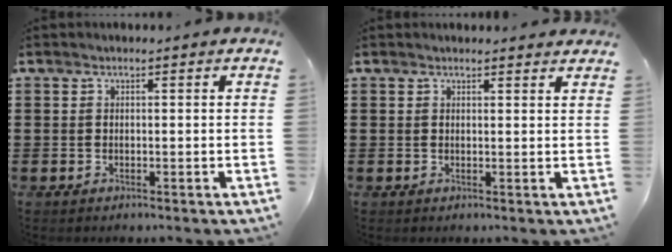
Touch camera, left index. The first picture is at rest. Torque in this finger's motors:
{"motor_torque": [2.14, 0.00, 0.11, 0.04]}